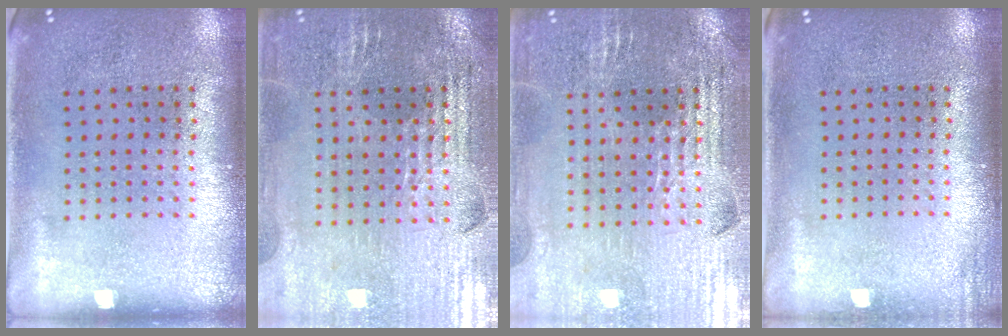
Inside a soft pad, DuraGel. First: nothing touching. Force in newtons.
{"total": 2.9, "press": 2.8, "slide": 0.5}
{"total": 2.9, "press": 2.9, "slide": 0.5}
{"total": 0.9, "press": 0.9, "slide": 0.1}